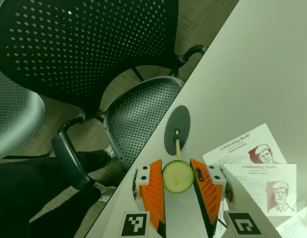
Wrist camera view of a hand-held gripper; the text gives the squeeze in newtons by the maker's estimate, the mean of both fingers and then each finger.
{"total": 9.6, "left": 9.8, "right": 9.4}